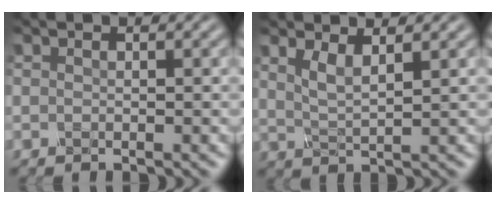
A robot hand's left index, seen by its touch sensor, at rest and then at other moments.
{"total": 2.6, "force": [1.2, 0.7, 2.2], "torque": [-0.044, -0.006, 0.024]}